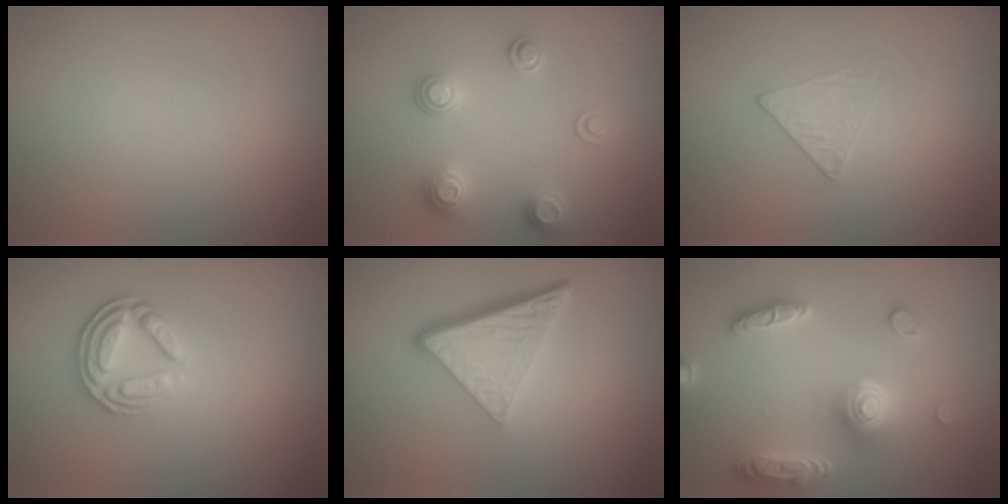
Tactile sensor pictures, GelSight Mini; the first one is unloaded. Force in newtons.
{"total": 2.6, "press": 2.6, "slide": 0.4}
{"total": 1.1, "press": 0.5, "slide": 1.0}
{"total": 3.7, "press": 2.8, "slide": 2.5}
{"total": 5.3, "press": 3.6, "slide": 3.8}
{"total": 4.9, "press": 4.8, "slide": 0.9}